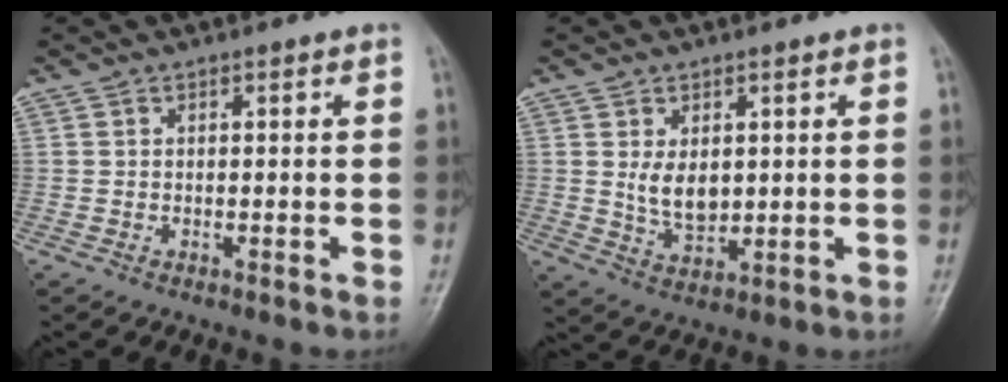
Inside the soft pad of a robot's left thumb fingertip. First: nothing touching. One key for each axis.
{"total": 5.9, "fx": 1.2, "fy": 3.7, "fz": 4.5, "tx": -0.061, "ty": -0.016, "tz": 0.031}